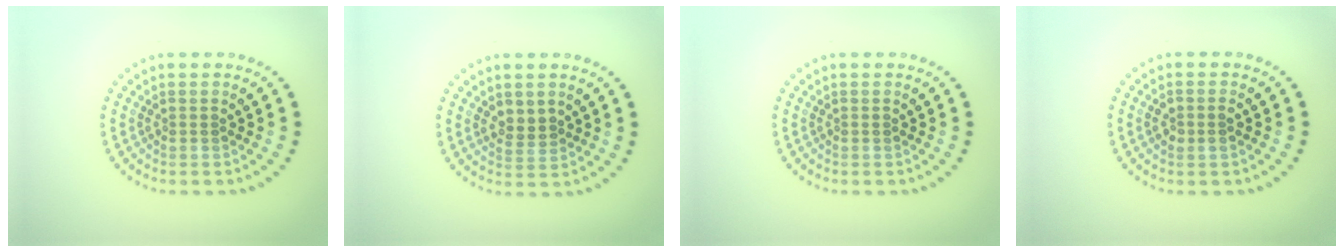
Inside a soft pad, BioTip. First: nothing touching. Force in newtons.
{"total": 1.8, "press": 1.7, "slide": 0.8}
{"total": 0.0}
{"total": 1.4, "press": 1.4, "slide": 0.4}